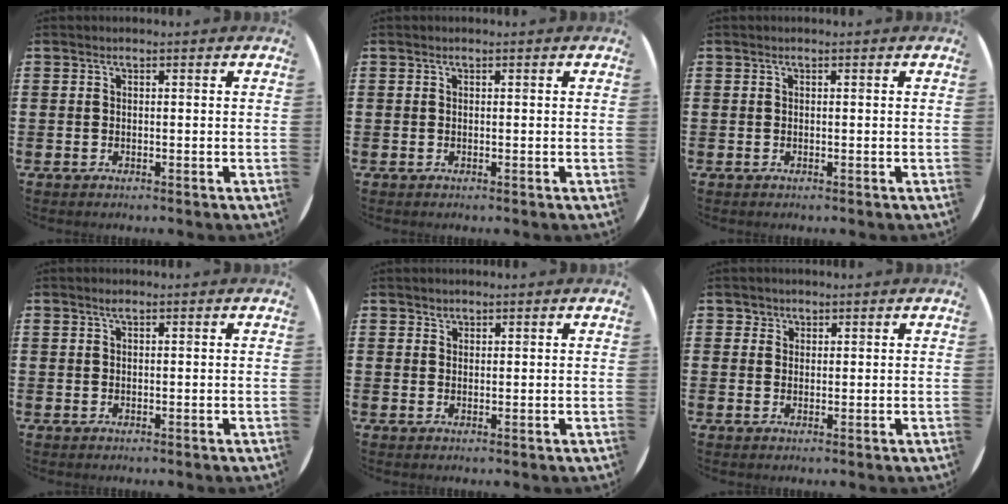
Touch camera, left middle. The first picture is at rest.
{"total": 0.0}
{"total": 0.0}
{"total": 0.7, "force": [0.5, 0.2, 0.5], "torque": [-0.010, 0.002, 0.009]}
{"total": 1.0, "force": [0.9, 0.4, -0.1], "torque": [0.009, -0.001, 0.016]}
{"total": 1.6, "force": [1.2, 1.0, 0.0], "torque": [0.015, -0.004, 0.021]}